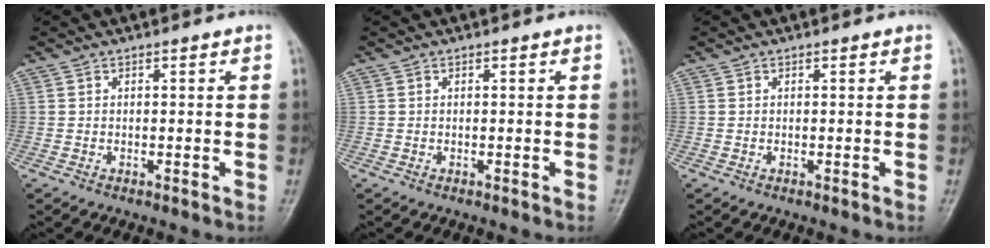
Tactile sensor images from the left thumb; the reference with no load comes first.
{"total": 0.0}
{"total": 0.0}